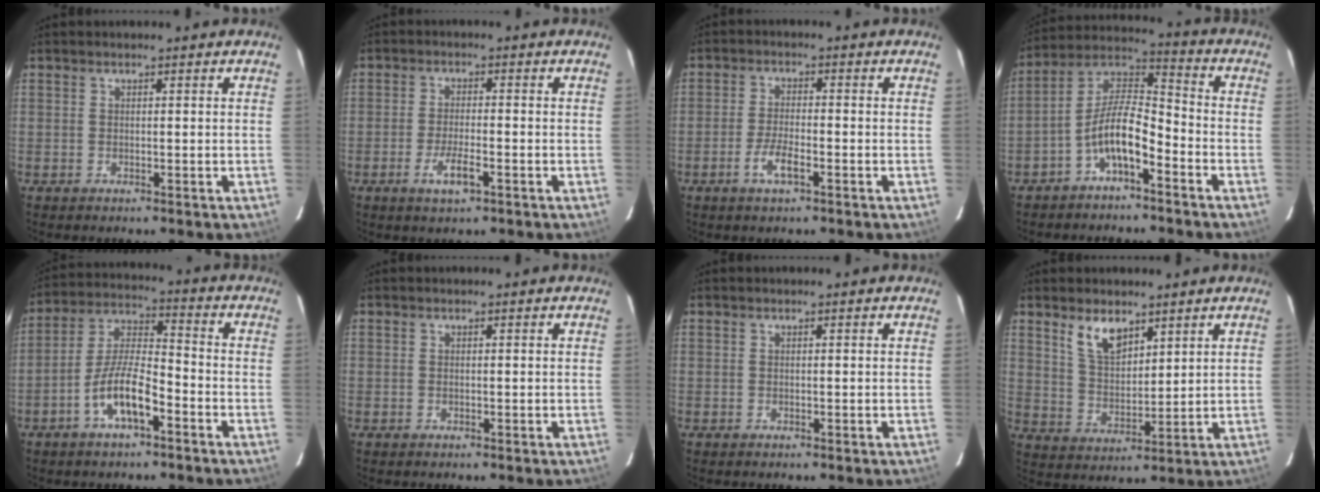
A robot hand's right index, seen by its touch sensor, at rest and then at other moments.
{"total": 4.8, "force": [-2.5, 1.0, 4.0], "torque": [-0.086, -0.007, -0.045]}
{"total": 4.5, "force": [-2.5, 1.0, 3.7], "torque": [-0.083, -0.003, -0.047]}
{"total": 9.6, "force": [-5.1, 3.2, 7.5], "torque": [-0.163, 0.016, -0.095]}
{"total": 9.8, "force": [-5.1, 2.8, 7.9], "torque": [-0.168, 0.007, -0.095]}
{"total": 0.0}
{"total": 0.0}
{"total": 7.3, "force": [4.8, 3.4, 4.3], "torque": [-0.078, 0.004, 0.099]}